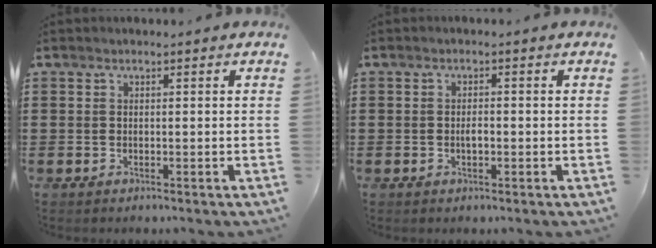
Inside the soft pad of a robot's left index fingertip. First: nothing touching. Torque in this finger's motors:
{"motor_torque": [0.00, 0.00, 0.02, 0.04]}